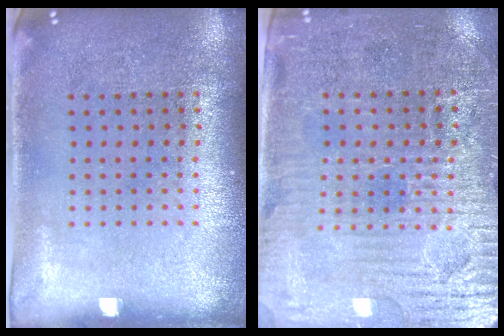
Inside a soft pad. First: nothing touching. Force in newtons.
{"total": 3.9, "press": 3.5, "slide": 1.7}